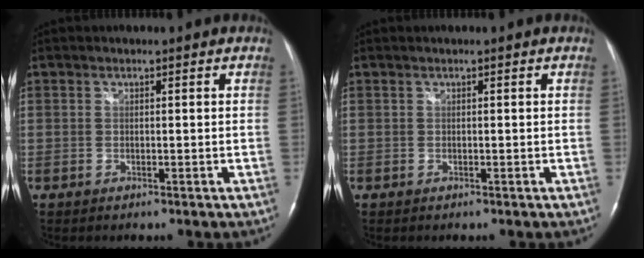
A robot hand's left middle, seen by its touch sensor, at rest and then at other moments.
{"total": 0.0}